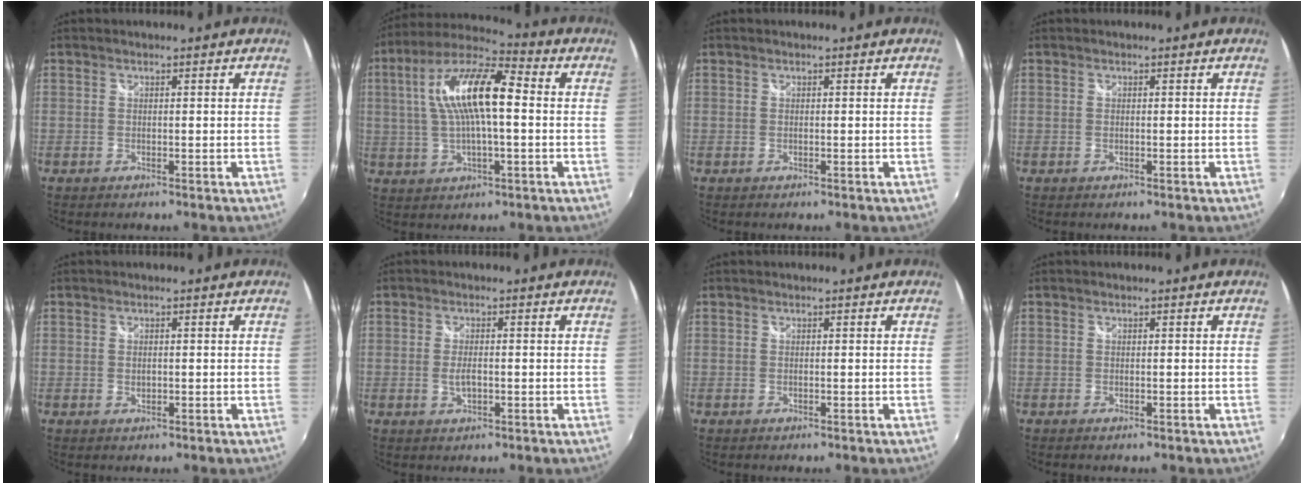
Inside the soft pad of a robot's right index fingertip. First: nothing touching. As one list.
[{"total": 15.5, "force": [1.8, 4.9, 14.6], "torque": [-0.276, 0.023, 0.023]}, {"total": 0.0}, {"total": 0.0}, {"total": 0.8, "force": [0.0, 0.7, 0.4], "torque": [-0.008, 0.000, -0.002]}, {"total": 2.5, "force": [-0.5, 1.1, 2.1], "torque": [-0.040, -0.003, -0.009]}, {"total": 0.0}, {"total": 0.0}]